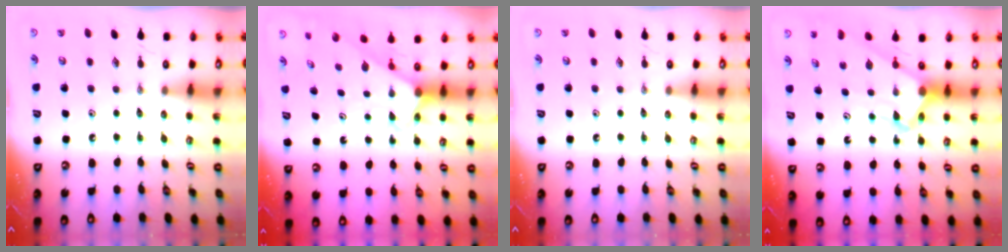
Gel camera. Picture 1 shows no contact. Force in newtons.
{"total": 2.2, "press": 2.2, "slide": 0.2}
{"total": 0.0}
{"total": 6.2, "press": 6.1, "slide": 0.5}